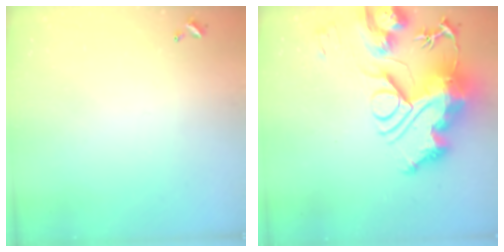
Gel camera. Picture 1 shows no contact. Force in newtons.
{"total": 0.5, "press": 0.5, "slide": 0.0}